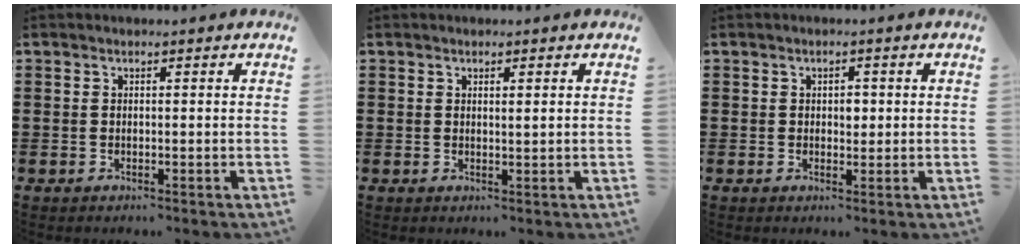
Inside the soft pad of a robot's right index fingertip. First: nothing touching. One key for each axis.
{"total": 0.9, "fx": 0.4, "fy": 0.1, "fz": 0.7, "tx": -0.015, "ty": 0.002, "tz": 0.007}
{"total": 1.7, "fx": 0.3, "fy": 1.1, "fz": 1.3, "tx": -0.010, "ty": 0.001, "tz": 0.000}